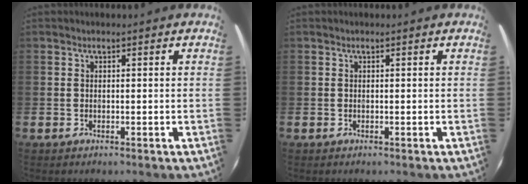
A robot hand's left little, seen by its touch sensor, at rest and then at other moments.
{"total": 0.0}